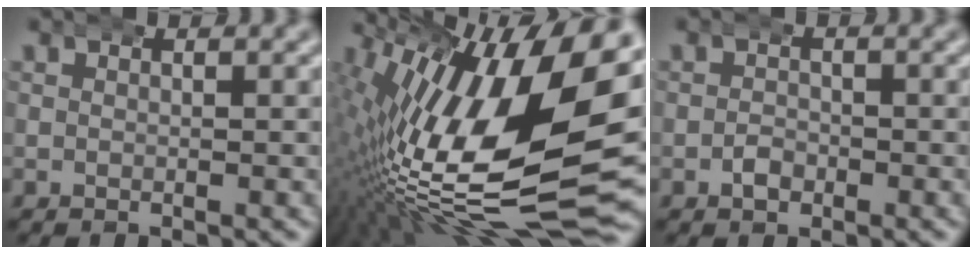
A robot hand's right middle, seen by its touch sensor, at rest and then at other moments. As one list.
[{"total": 20.1, "force": [-1.0, 9.1, 17.9], "torque": [-0.292, -0.019, 0.006]}, {"total": 0.8, "force": [-0.5, 0.6, 0.1], "torque": [-0.003, 0.001, -0.014]}]